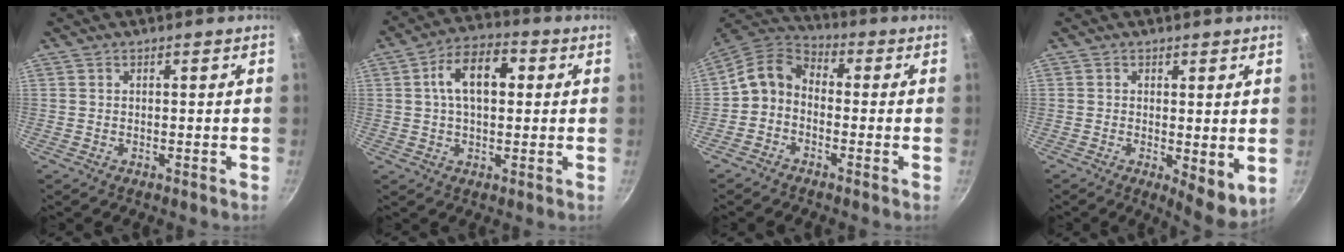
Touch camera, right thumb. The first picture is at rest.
{"total": 10.9, "force": [2.0, 6.4, 8.6], "torque": [-0.118, 0.020, 0.023]}
{"total": 7.9, "force": [-1.8, 5.9, 4.9], "torque": [-0.090, 0.044, -0.058]}
{"total": 6.5, "force": [-0.2, 2.7, 6.0], "torque": [-0.076, -0.019, 0.000]}